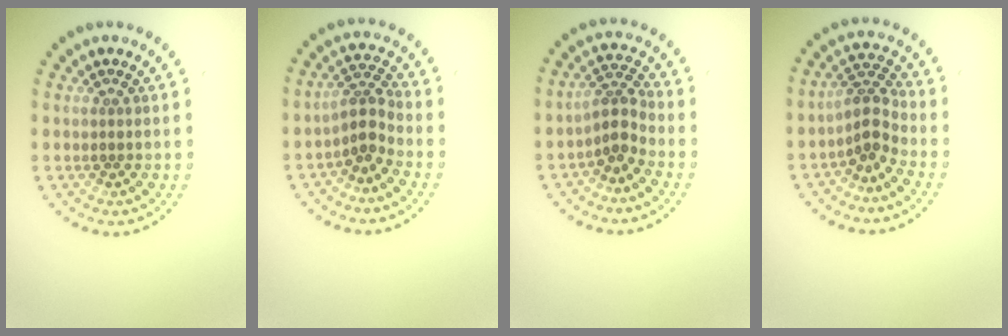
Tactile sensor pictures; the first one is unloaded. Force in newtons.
{"total": 2.6, "press": 1.9, "slide": 1.7}
{"total": 2.5, "press": 1.8, "slide": 1.7}
{"total": 2.5, "press": 1.9, "slide": 1.7}